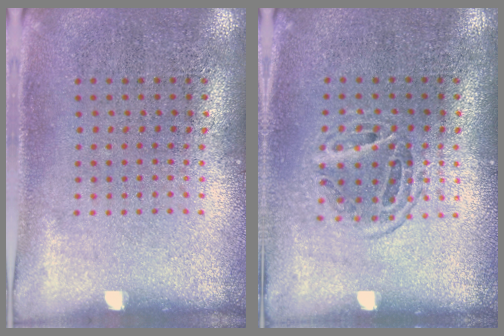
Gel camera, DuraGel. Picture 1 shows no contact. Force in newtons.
{"total": 1.3, "press": 1.1, "slide": 0.7}